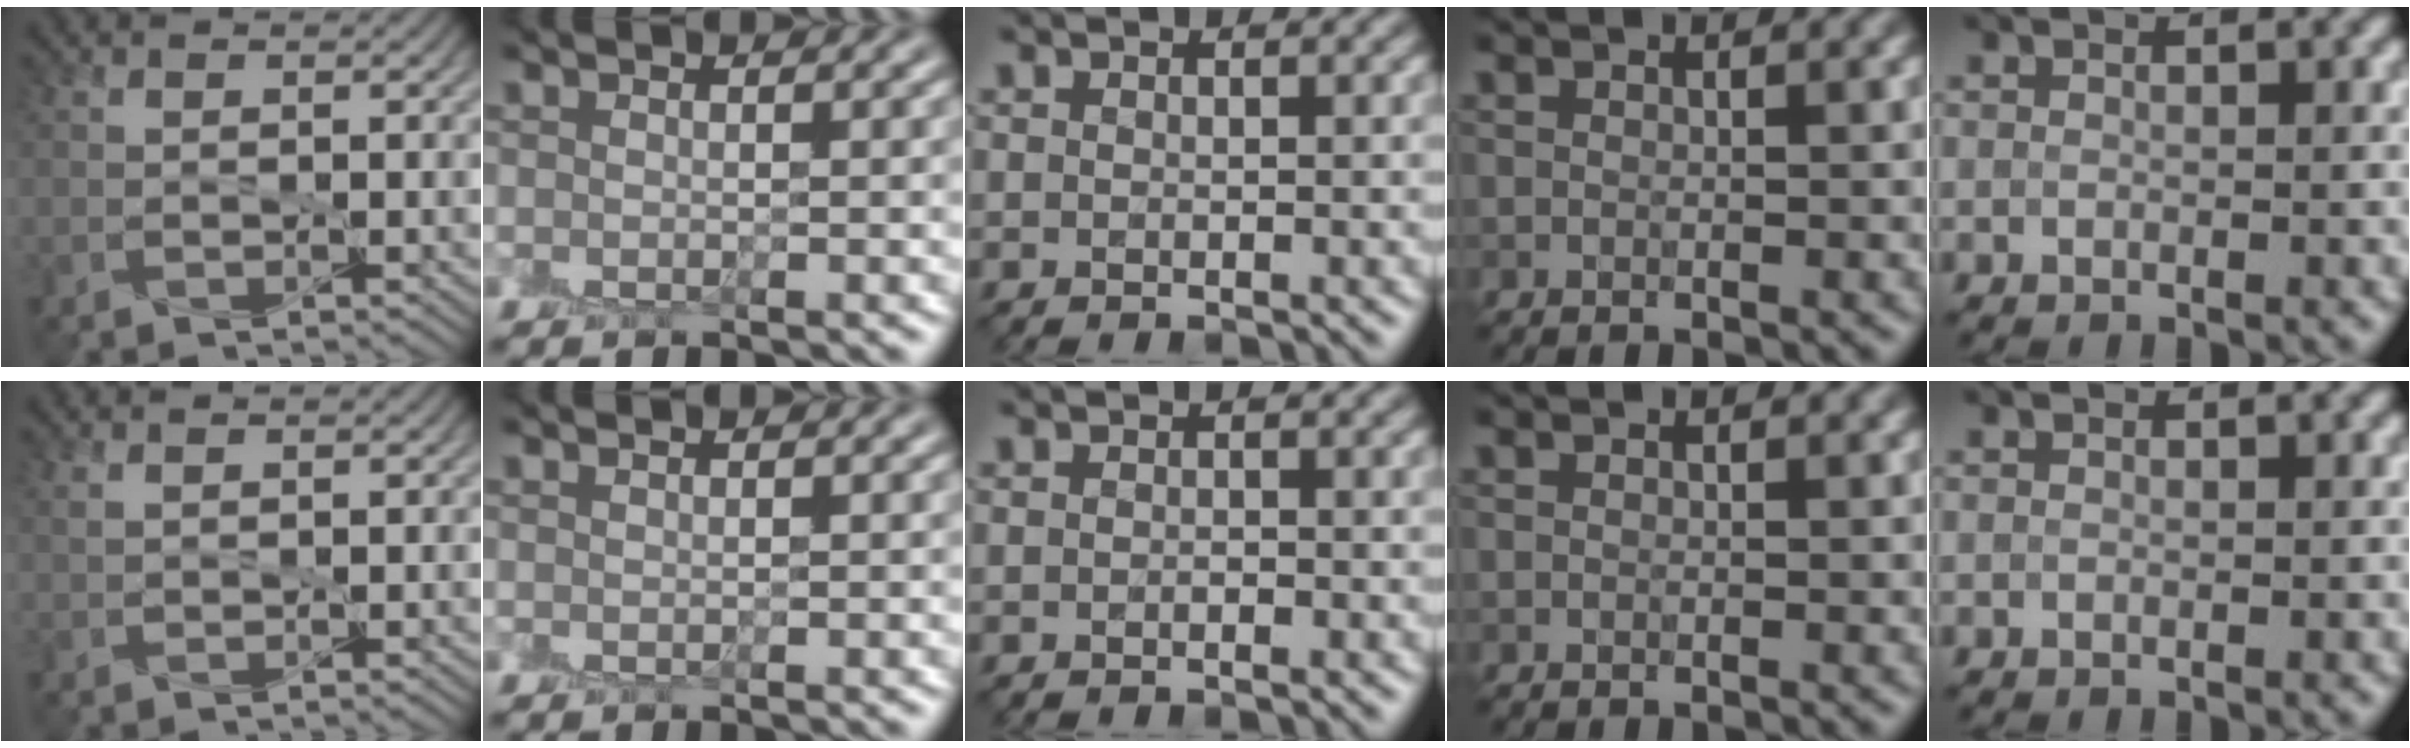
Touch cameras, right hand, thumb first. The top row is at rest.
{"thumb": {"total": 0.9, "force": [0.6, 0.4, 0.5], "torque": [-0.017, 0.001, 0.014]}, "middle": {"total": 0.5, "force": [-0.2, 0.1, 0.4], "torque": [-0.005, 0.003, -0.003]}}